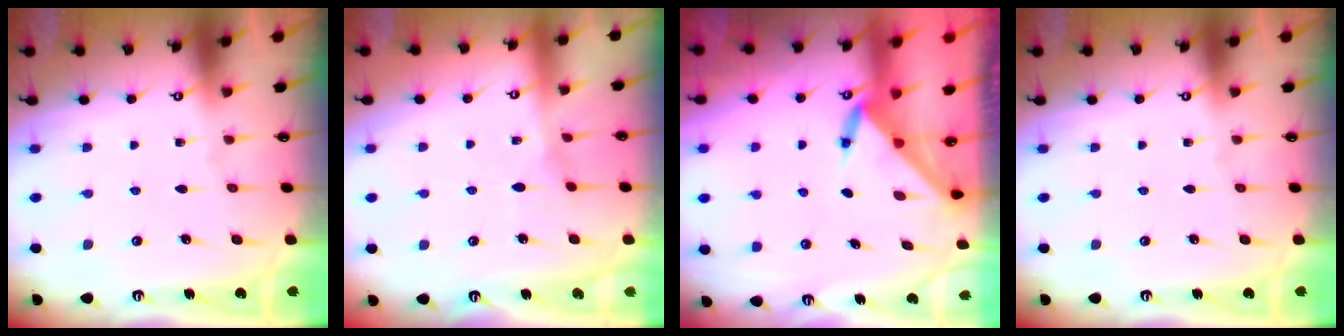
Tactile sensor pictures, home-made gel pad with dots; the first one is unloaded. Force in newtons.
{"total": 5.2, "press": 5.1, "slide": 0.8}
{"total": 3.6, "press": 3.6, "slide": 0.3}
{"total": 0.0}